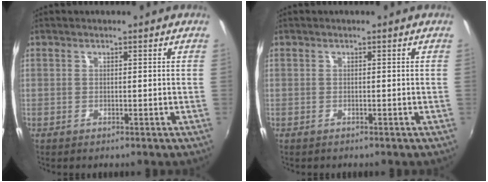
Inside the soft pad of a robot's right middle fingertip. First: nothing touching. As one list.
[{"total": 0.0}]